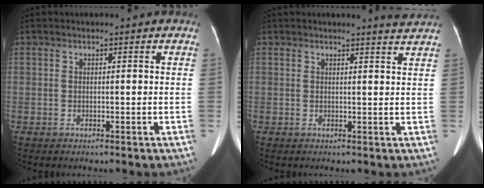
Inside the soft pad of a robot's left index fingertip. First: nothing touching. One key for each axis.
{"total": 2.6, "fx": 2.4, "fy": -0.7, "fz": 0.4, "tx": -0.012, "ty": -0.014, "tz": 0.020}